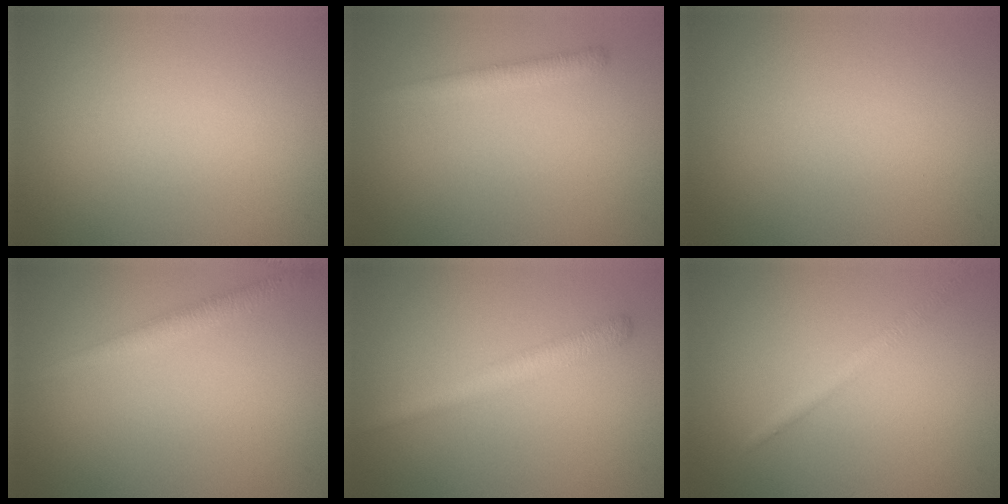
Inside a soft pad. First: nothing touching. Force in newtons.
{"total": 1.5, "press": 1.5, "slide": 0.1}
{"total": 0.0}
{"total": 2.2, "press": 2.2, "slide": 0.1}
{"total": 2.5, "press": 2.5, "slide": 0.0}
{"total": 1.5, "press": 1.5, "slide": 0.0}